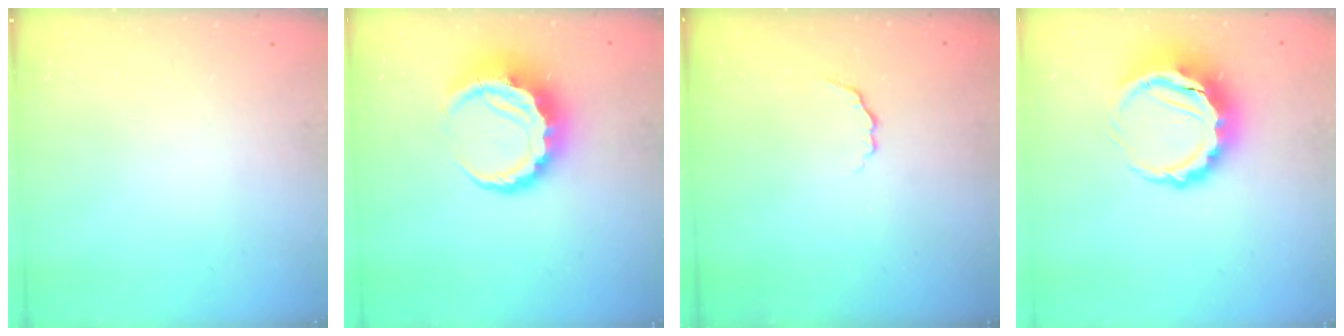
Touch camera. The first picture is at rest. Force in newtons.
{"total": 8.8, "press": 8.6, "slide": 1.9}
{"total": 2.7, "press": 2.6, "slide": 0.9}
{"total": 8.2, "press": 7.9, "slide": 2.0}